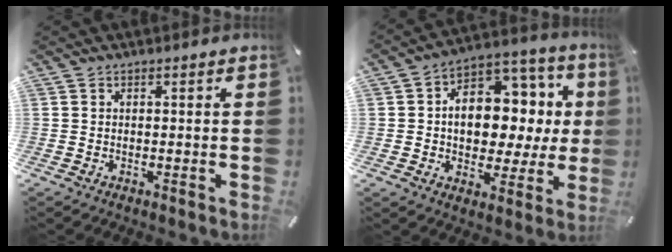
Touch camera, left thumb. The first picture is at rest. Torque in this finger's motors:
{"motor_torque": [2.51, 2.50, 1.19, -0.32, 0.21]}